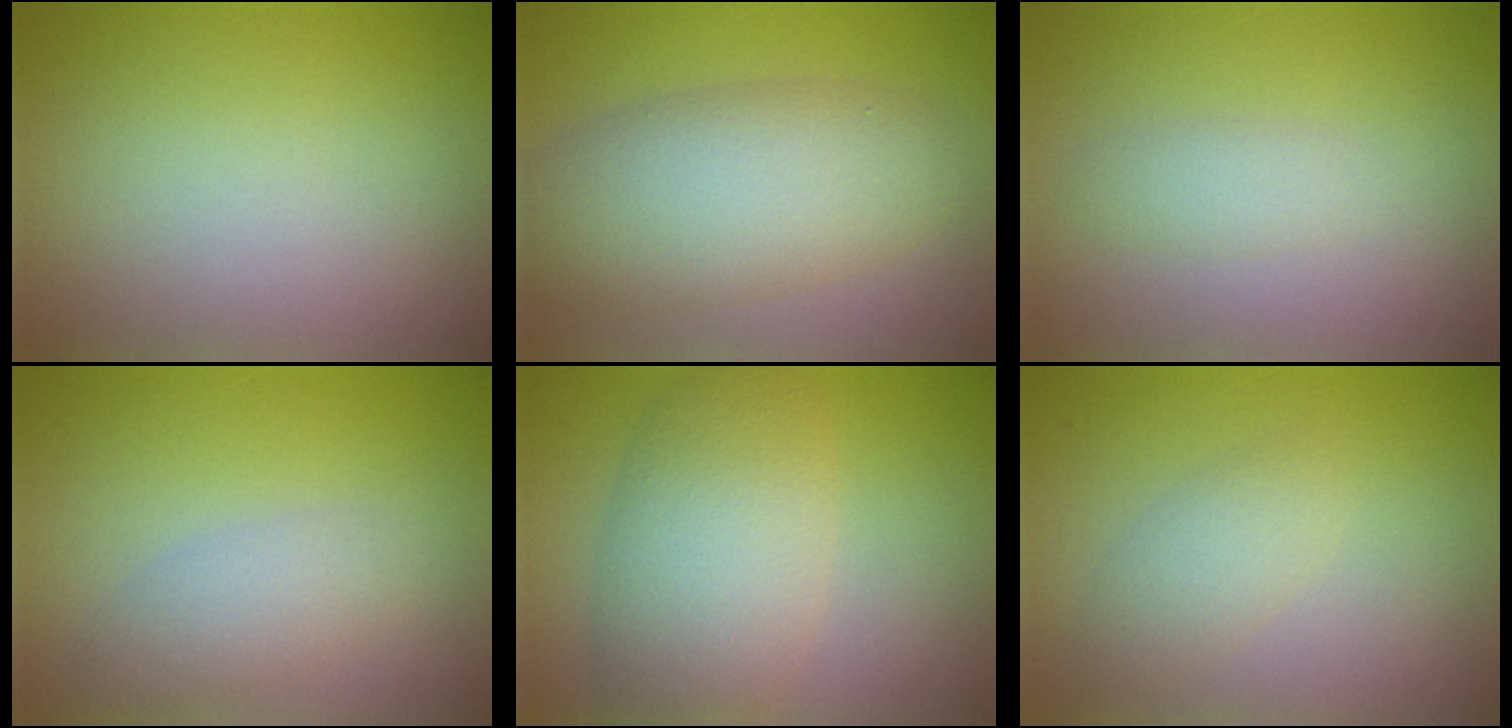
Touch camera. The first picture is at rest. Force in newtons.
{"total": 7.6, "press": 7.6, "slide": 0.2}
{"total": 1.4, "press": 1.4, "slide": 0.0}
{"total": 2.5, "press": 2.5, "slide": 0.1}
{"total": 7.4, "press": 7.4, "slide": 0.2}
{"total": 2.1, "press": 2.1, "slide": 0.0}